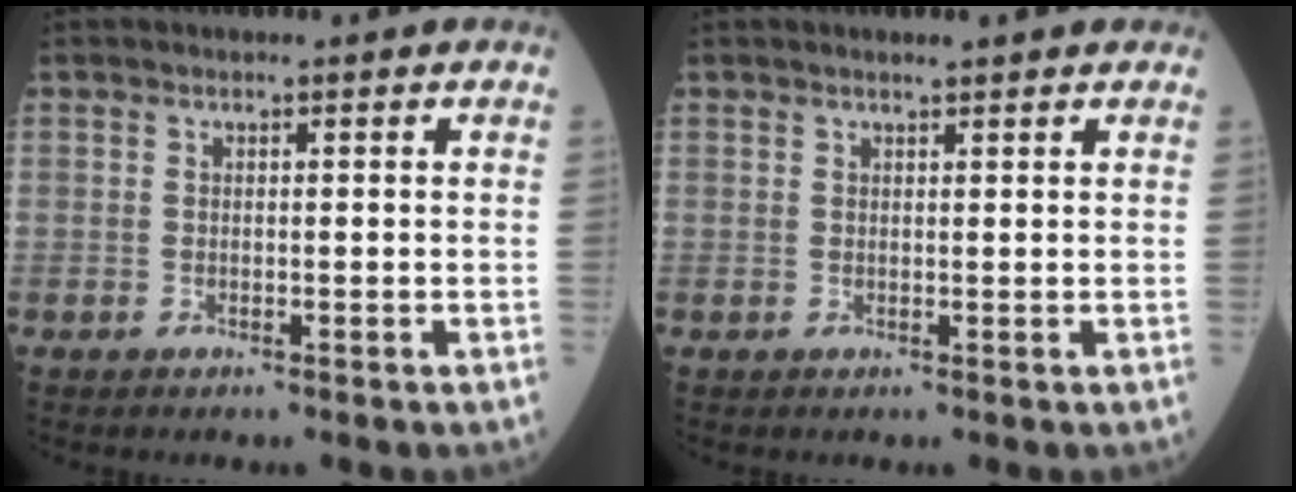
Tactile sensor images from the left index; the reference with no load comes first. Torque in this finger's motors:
{"motor_torque": [-0.16, 0.17, 0.00, 0.00]}